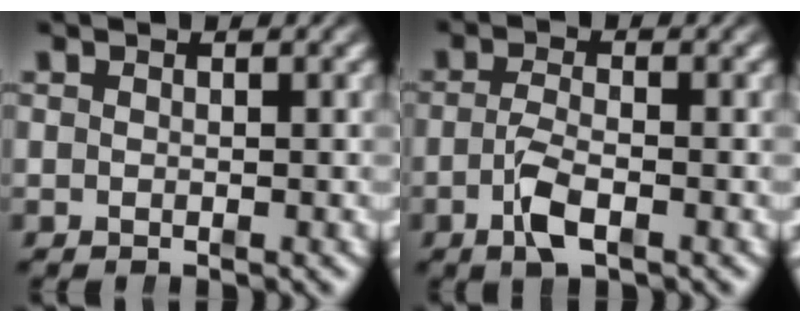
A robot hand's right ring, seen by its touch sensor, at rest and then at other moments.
{"total": 3.0, "force": [-1.7, 0.7, 2.4], "torque": [-0.046, -0.010, -0.027]}